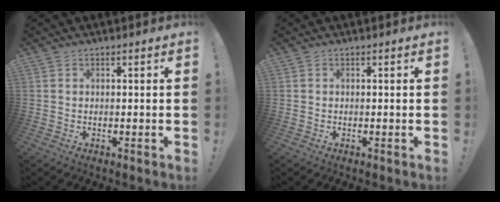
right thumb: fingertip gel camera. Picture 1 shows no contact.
{"total": 0.0}